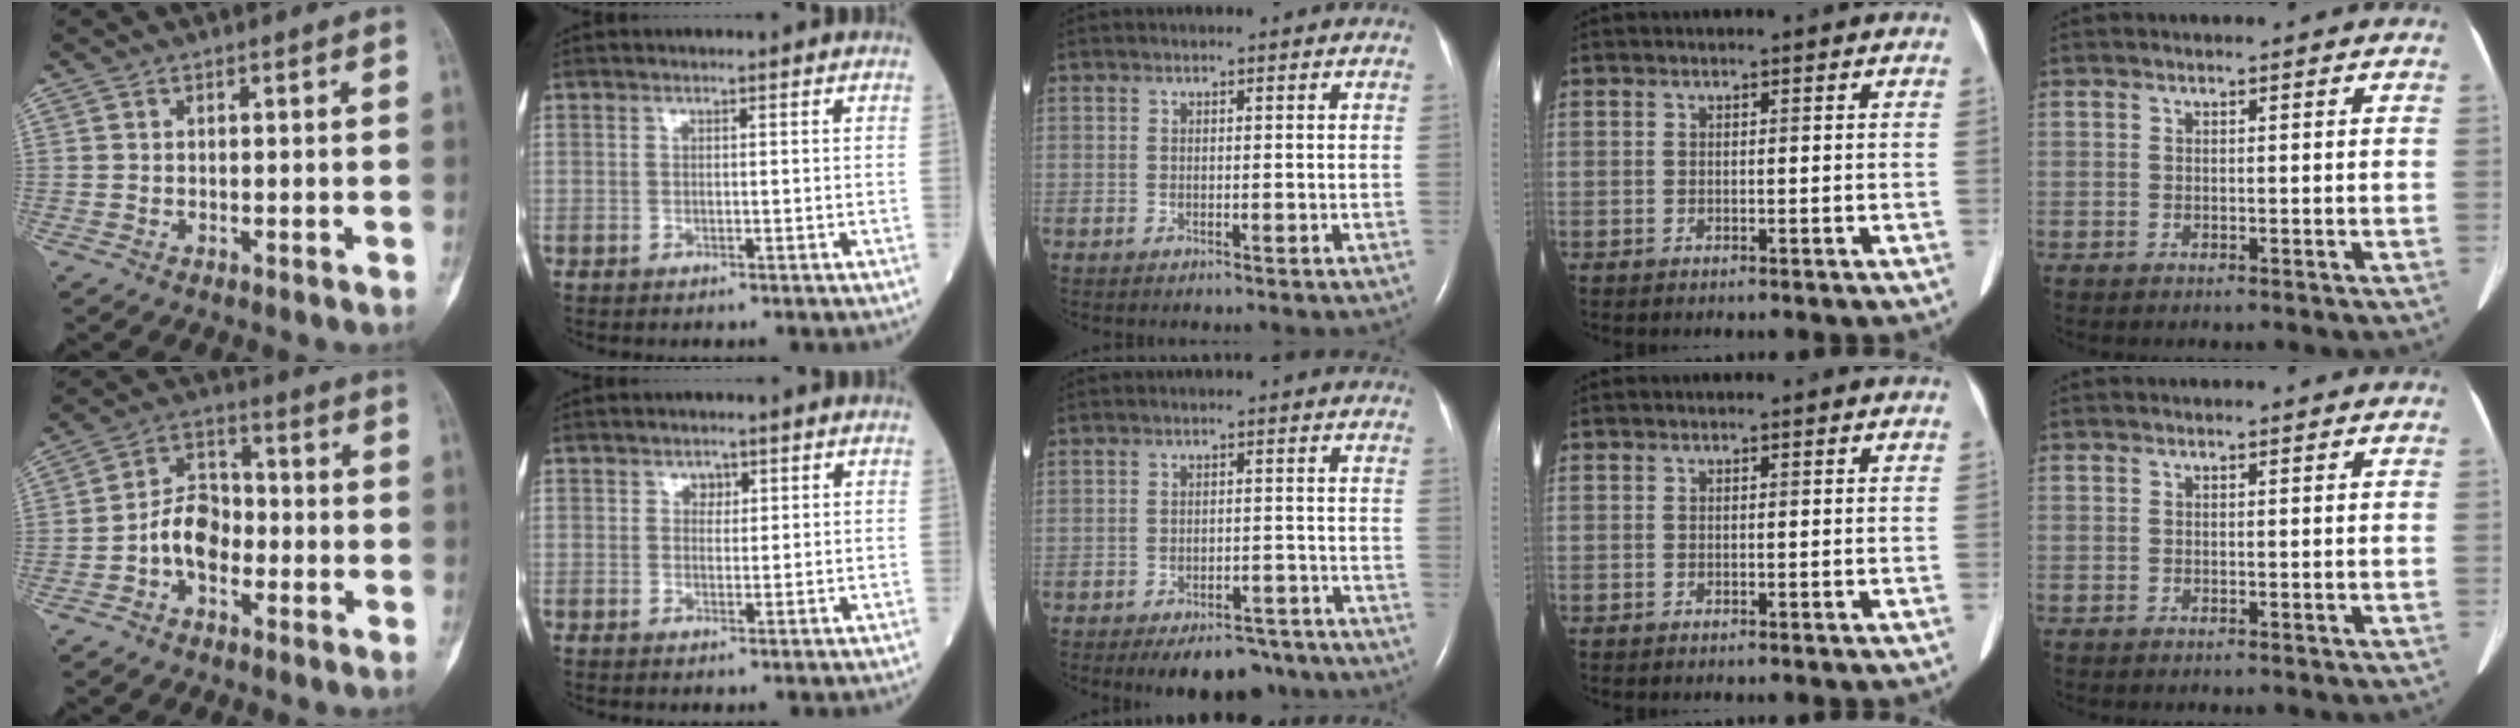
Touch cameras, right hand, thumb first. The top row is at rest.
{"thumb": {"total": 8.1, "force": [-2.6, 5.6, 5.3], "torque": [-0.076, 0.035, -0.061]}, "index": {"total": 1.4, "force": [0.7, 1.1, 0.7], "torque": [-0.003, -0.001, 0.008]}, "middle": {"total": 9.7, "force": [-7.8, 4.4, 3.7], "torque": [-0.036, 0.008, -0.101]}}